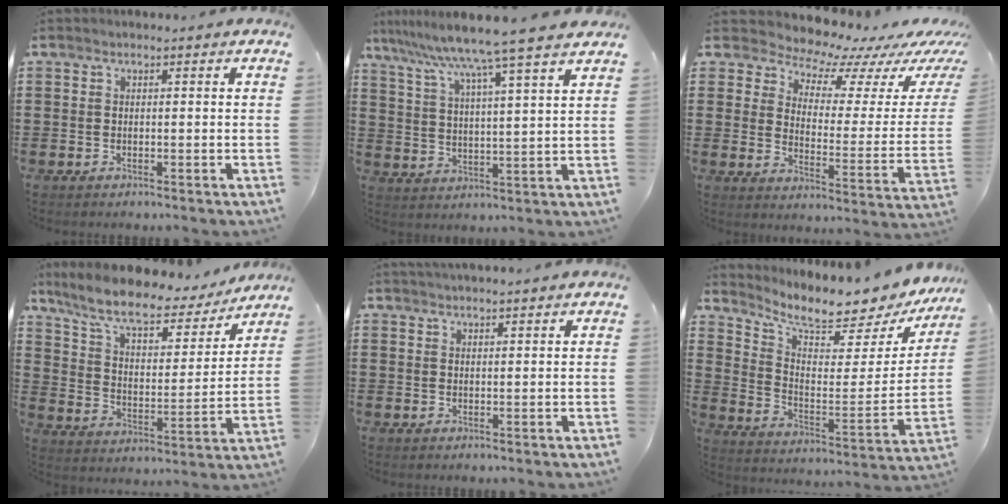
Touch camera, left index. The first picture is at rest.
{"total": 8.2, "force": [7.1, -1.6, 3.7], "torque": [-0.100, -0.048, 0.115]}
{"total": 6.1, "force": [5.7, 2.1, 1.0], "torque": [-0.032, -0.056, 0.091]}
{"total": 9.3, "force": [7.8, 2.2, 4.7], "torque": [-0.122, -0.038, 0.133]}
{"total": 1.6, "force": [1.6, -0.1, 0.3], "torque": [-0.009, 0.002, 0.032]}
{"total": 6.0, "force": [5.3, 0.7, 2.6], "torque": [-0.065, -0.058, 0.081]}